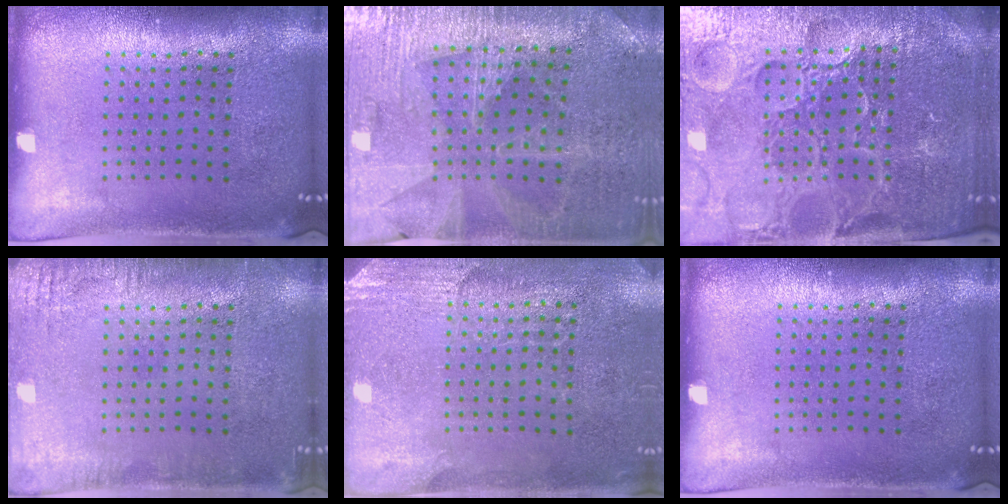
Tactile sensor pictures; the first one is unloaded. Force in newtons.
{"total": 2.3, "press": 2.3, "slide": 0.5}
{"total": 5.6, "press": 5.1, "slide": 2.3}
{"total": 2.0, "press": 2.0, "slide": 0.2}
{"total": 2.7, "press": 2.5, "slide": 1.1}
{"total": 0.0}